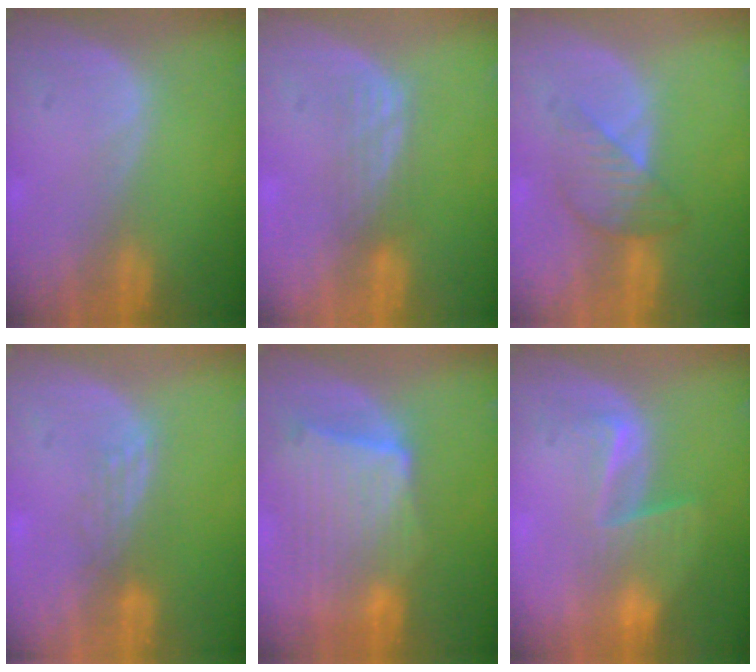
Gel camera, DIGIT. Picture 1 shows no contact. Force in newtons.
{"total": 3.1, "press": 2.6, "slide": 1.6}
{"total": 4.6, "press": 4.6, "slide": 0.1}
{"total": 2.9, "press": 2.4, "slide": 1.6}
{"total": 10.3, "press": 9.1, "slide": 4.9}
{"total": 6.5, "press": 5.6, "slide": 3.4}